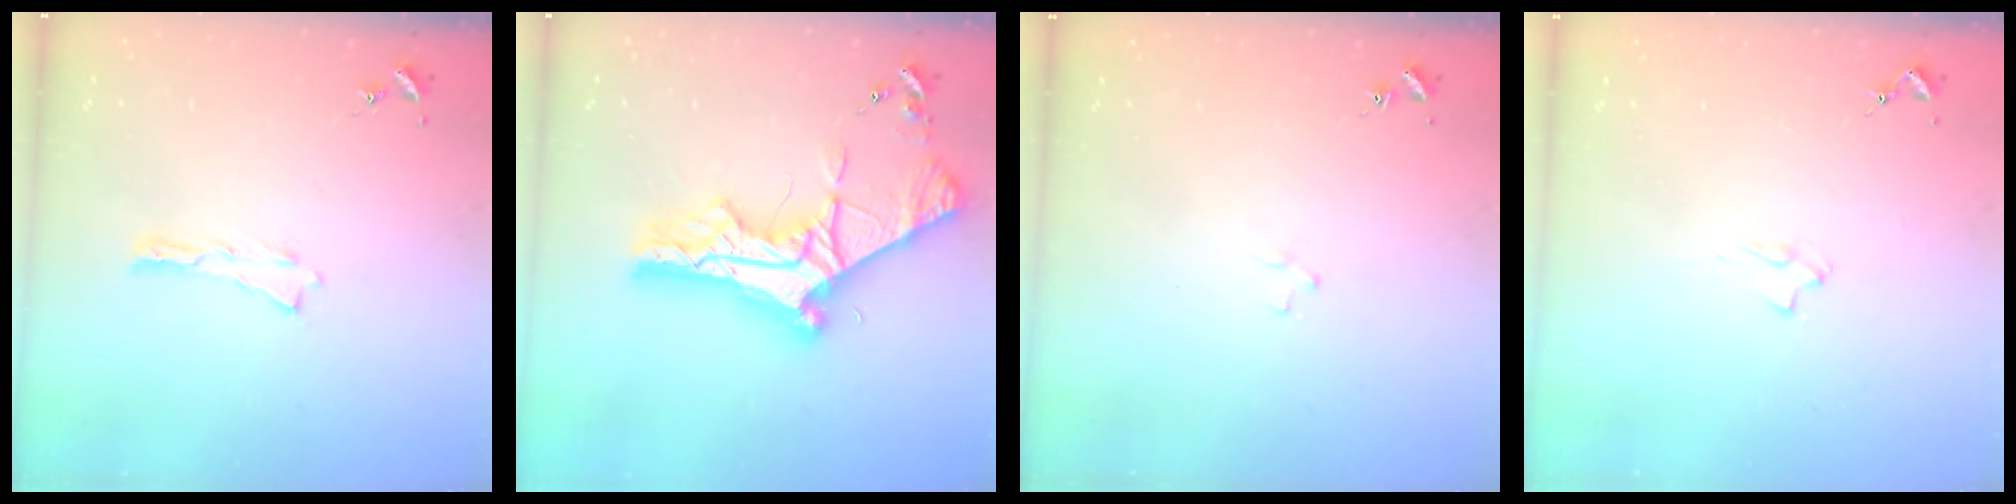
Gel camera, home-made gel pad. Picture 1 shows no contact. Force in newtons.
{"total": 10.8, "press": 10.7, "slide": 1.2}
{"total": 1.2, "press": 1.2, "slide": 0.2}
{"total": 2.1, "press": 2.1, "slide": 0.3}